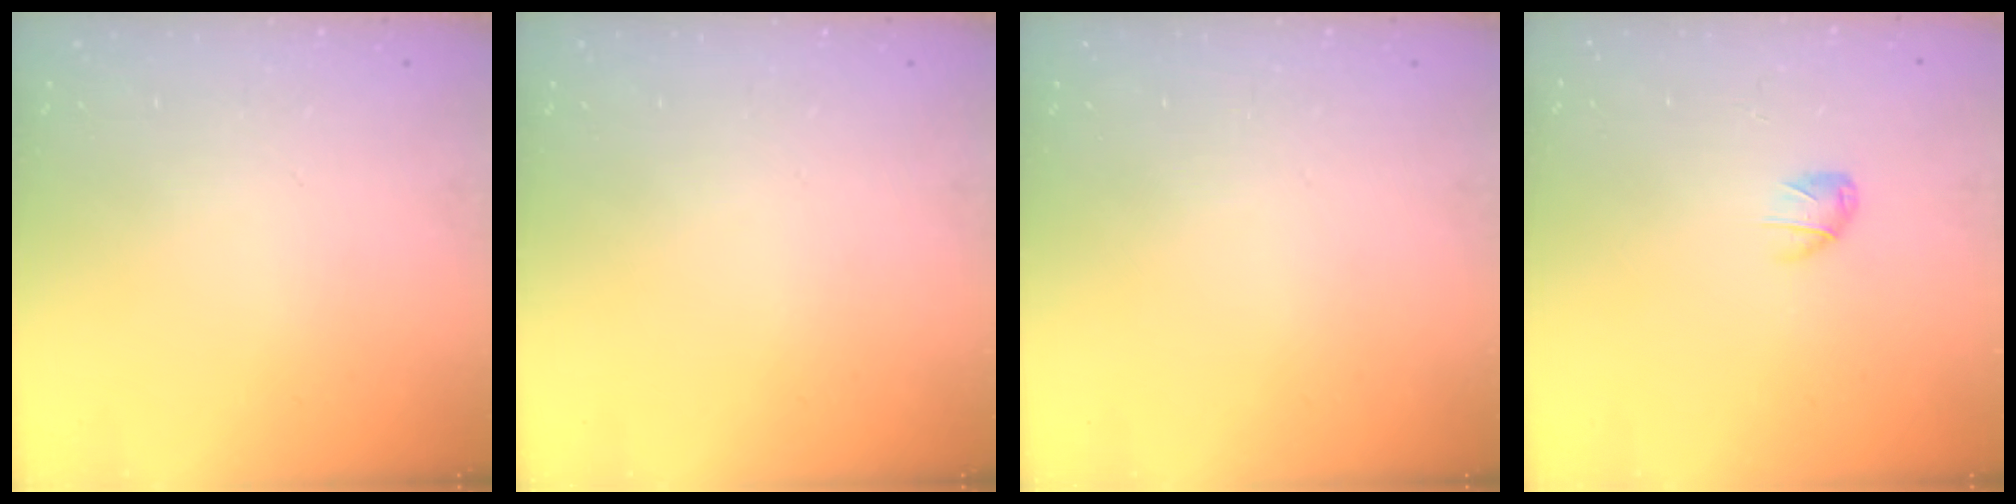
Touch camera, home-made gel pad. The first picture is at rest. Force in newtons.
{"total": 0.0}
{"total": 0.0}
{"total": 5.1, "press": 5.0, "slide": 0.8}